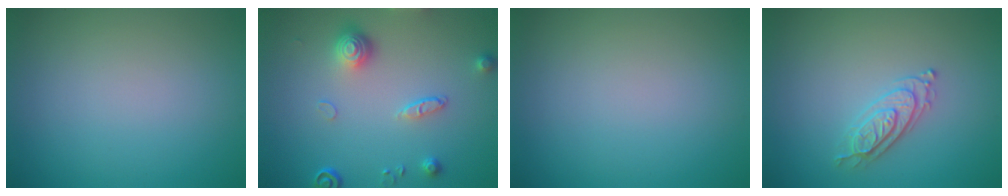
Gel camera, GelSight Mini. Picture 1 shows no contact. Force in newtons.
{"total": 3.4, "press": 2.9, "slide": 1.7}
{"total": 0.0}
{"total": 2.2, "press": 2.2, "slide": 0.4}